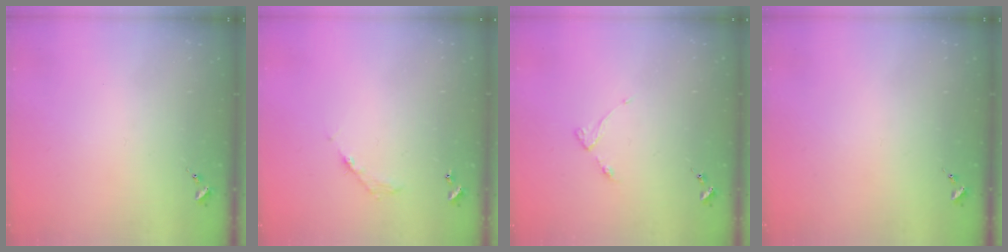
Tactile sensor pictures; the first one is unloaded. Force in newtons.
{"total": 5.8, "press": 5.8, "slide": 0.2}
{"total": 4.0, "press": 3.9, "slide": 0.5}
{"total": 0.0}